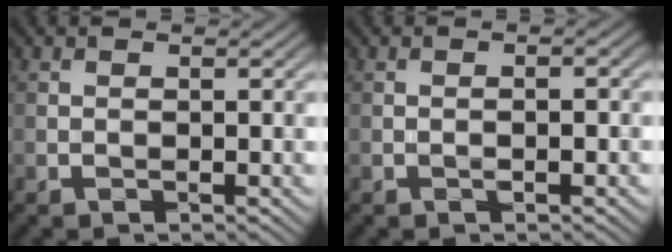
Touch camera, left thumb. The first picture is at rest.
{"total": 0.6, "force": [-0.4, -0.1, 0.5], "torque": [-0.008, 0.003, -0.007]}